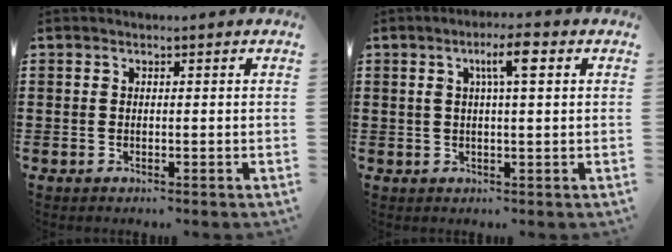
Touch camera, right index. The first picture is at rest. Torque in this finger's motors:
{"motor_torque": [0.87, 0.12, 0.16, 0.09]}